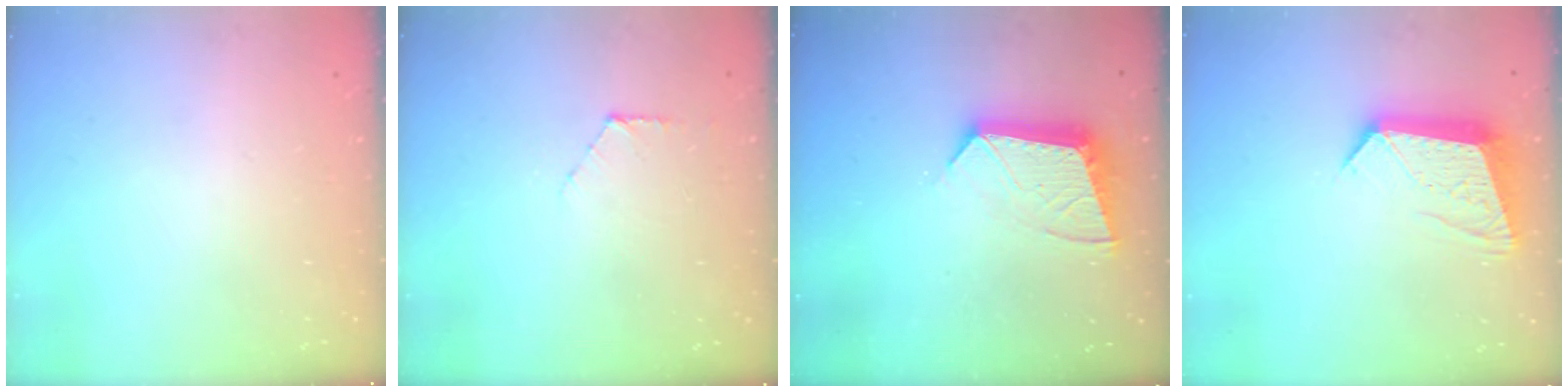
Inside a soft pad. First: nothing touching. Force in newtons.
{"total": 4.4, "press": 4.4, "slide": 0.4}
{"total": 12.1, "press": 12.1, "slide": 1.0}
{"total": 12.0, "press": 11.9, "slide": 1.1}